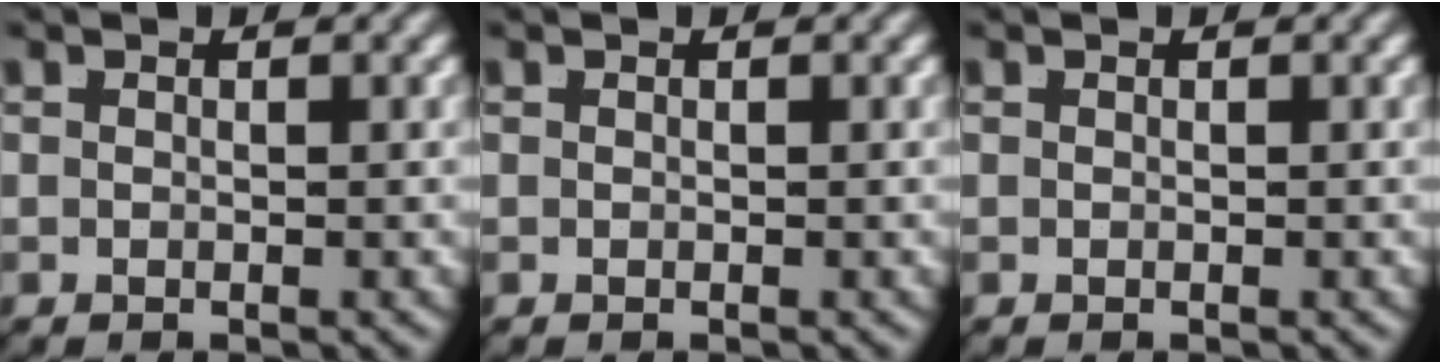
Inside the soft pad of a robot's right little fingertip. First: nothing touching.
{"total": 0.0}
{"total": 0.0}